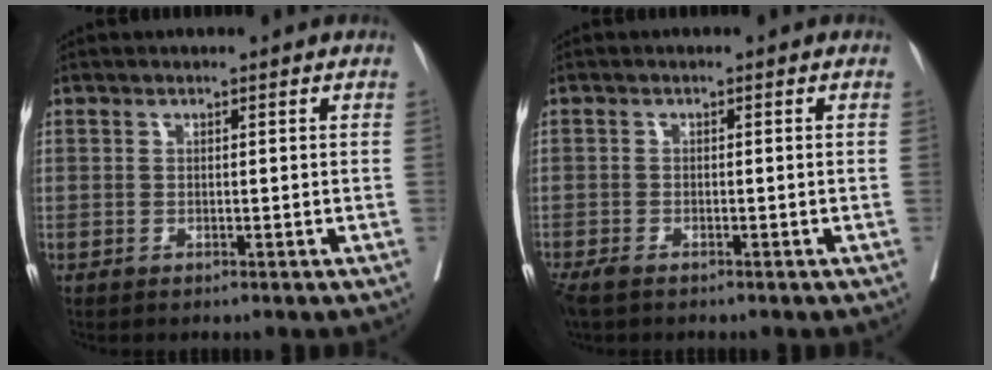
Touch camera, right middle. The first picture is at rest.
{"total": 3.5, "force": [-2.6, 1.2, 1.9], "torque": [-0.038, -0.010, -0.043]}